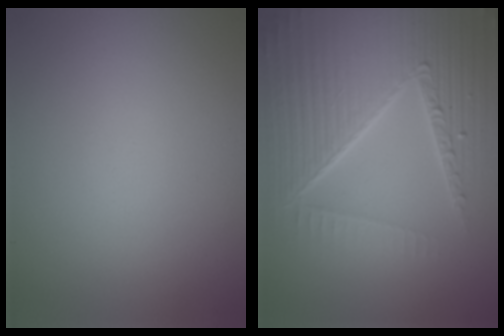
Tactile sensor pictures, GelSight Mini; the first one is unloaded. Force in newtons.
{"total": 8.6, "press": 6.0, "slide": 6.2}